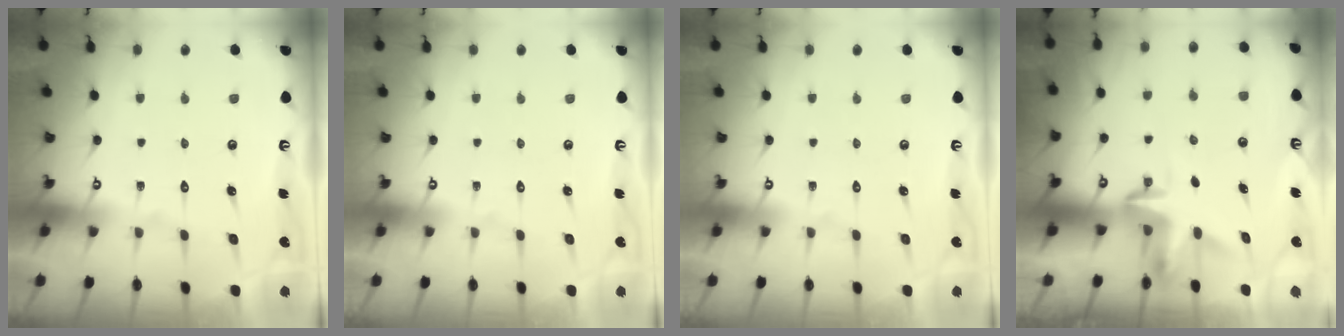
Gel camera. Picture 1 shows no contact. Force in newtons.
{"total": 0.0}
{"total": 0.0}
{"total": 3.6, "press": 3.6, "slide": 0.2}